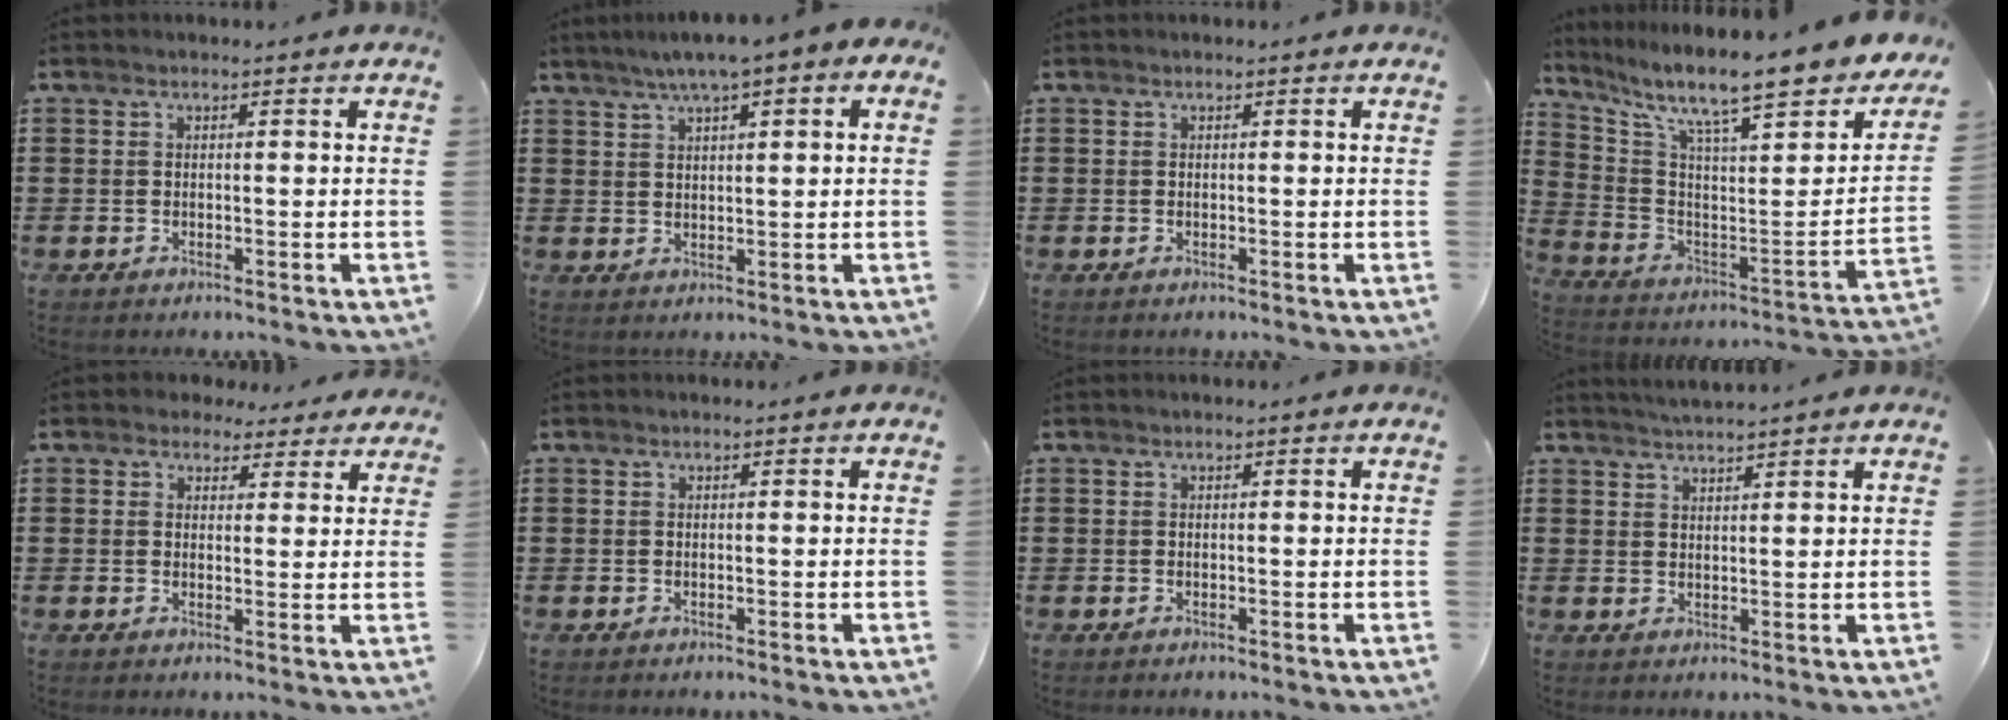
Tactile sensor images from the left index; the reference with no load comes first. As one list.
[{"total": 3.5, "force": [1.7, 0.6, 3.0], "torque": [-0.060, -0.002, 0.026]}, {"total": 0.0}, {"total": 10.3, "force": [8.1, 1.0, 6.3], "torque": [-0.134, -0.075, 0.122]}, {"total": 3.0, "force": [2.4, 1.6, 0.6], "torque": [-0.015, -0.001, 0.044]}, {"total": 0.0}, {"total": 0.0}, {"total": 2.1, "force": [2.1, -0.5, 0.2], "torque": [-0.008, -0.006, 0.039]}]